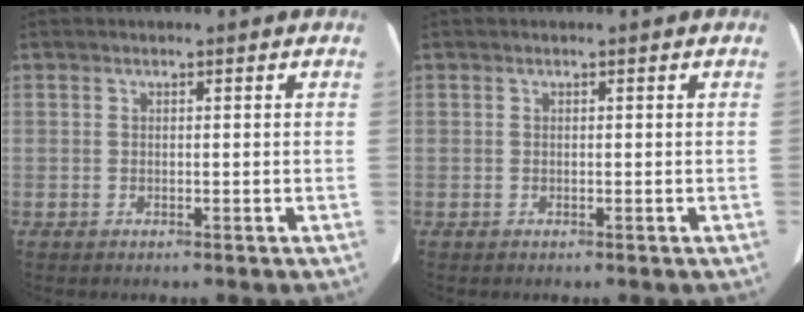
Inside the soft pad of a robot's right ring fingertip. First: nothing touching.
{"total": 0.0}